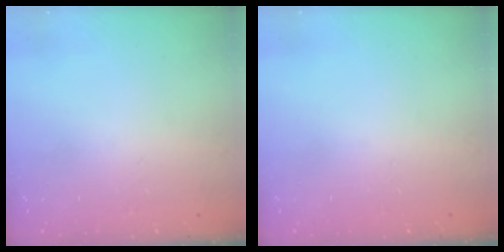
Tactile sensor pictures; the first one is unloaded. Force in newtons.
{"total": 0.0}